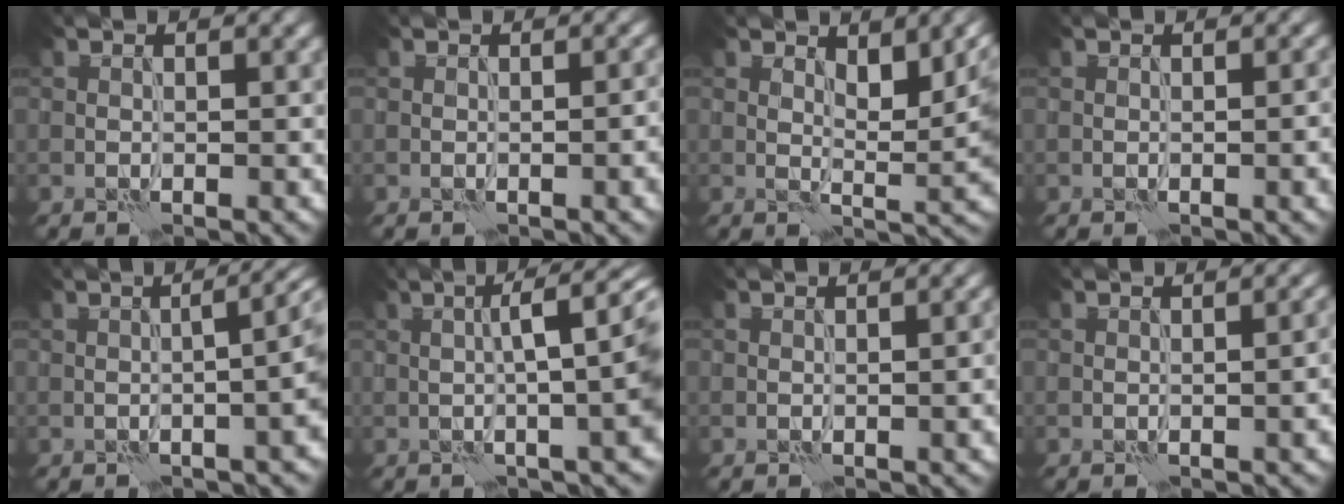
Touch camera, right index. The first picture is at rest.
{"total": 3.3, "force": [-0.5, 1.1, 3.1], "torque": [-0.034, 0.002, -0.003]}
{"total": 6.5, "force": [2.1, 1.9, 5.8], "torque": [-0.081, 0.004, 0.033]}
{"total": 2.6, "force": [-0.3, 0.7, 2.5], "torque": [-0.031, 0.000, -0.004]}
{"total": 6.8, "force": [0.3, 2.7, 6.2], "torque": [-0.042, 0.025, -0.017]}
{"total": 8.2, "force": [1.2, 2.2, 7.8], "torque": [-0.078, 0.020, 0.011]}
{"total": 2.2, "force": [-0.2, 0.6, 2.1], "torque": [-0.023, 0.002, -0.003]}
{"total": 3.1, "force": [-0.3, 1.0, 2.9], "torque": [-0.028, 0.003, -0.002]}